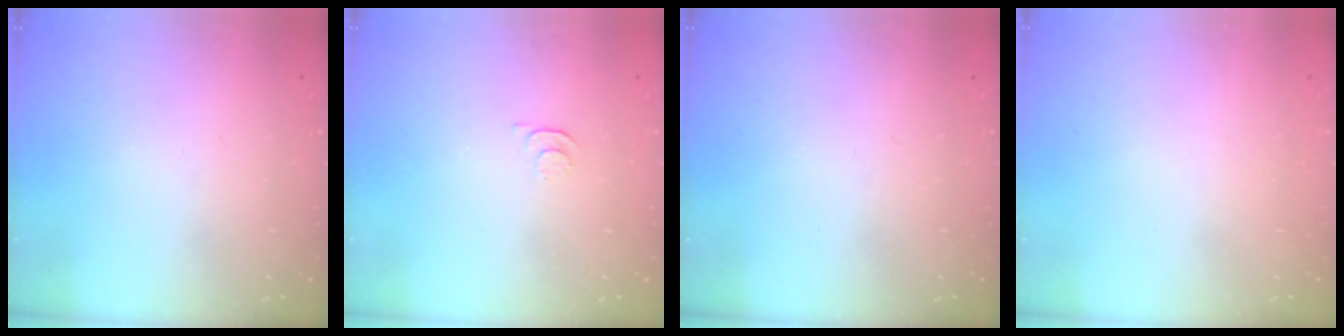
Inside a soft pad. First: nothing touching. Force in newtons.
{"total": 3.6, "press": 3.5, "slide": 0.8}
{"total": 2.1, "press": 2.0, "slide": 0.4}
{"total": 1.7, "press": 1.7, "slide": 0.1}